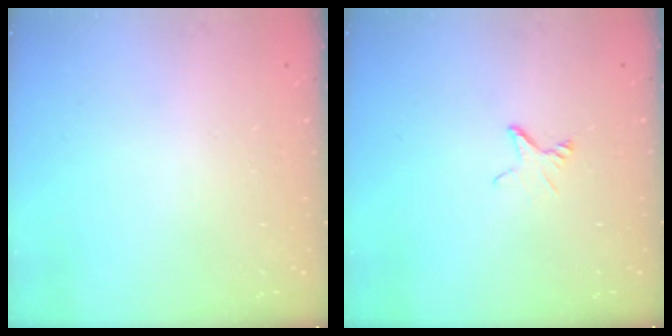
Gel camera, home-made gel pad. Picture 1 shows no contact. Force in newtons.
{"total": 2.3, "press": 2.3, "slide": 0.2}